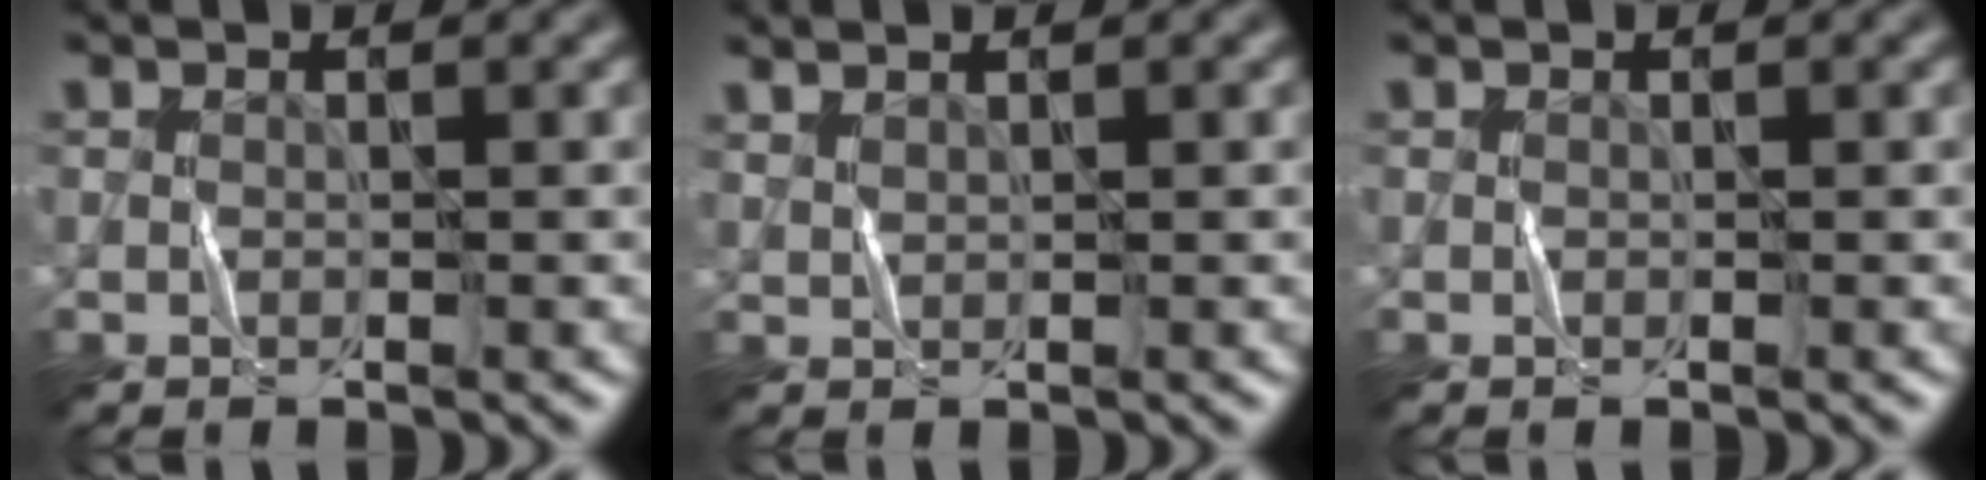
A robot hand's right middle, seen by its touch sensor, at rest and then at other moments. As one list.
[{"total": 1.5, "force": [1.3, 0.4, 0.8], "torque": [-0.011, -0.002, 0.017]}, {"total": 0.0}]